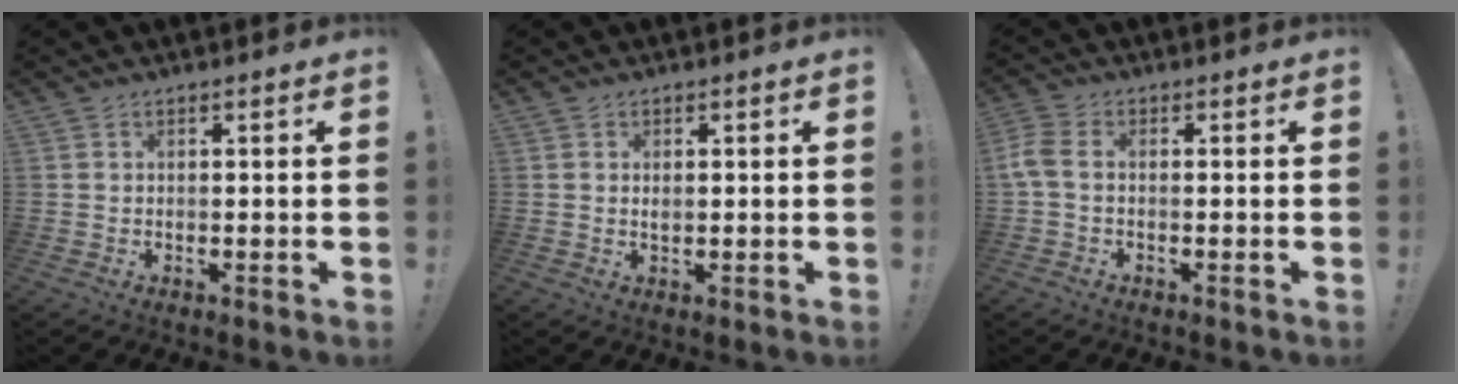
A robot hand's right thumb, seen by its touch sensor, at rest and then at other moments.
{"total": 1.0, "force": [0.3, 0.7, 0.7], "torque": [-0.009, 0.000, 0.004]}
{"total": 4.3, "force": [-0.3, 2.1, 3.7], "torque": [-0.085, -0.004, -0.006]}